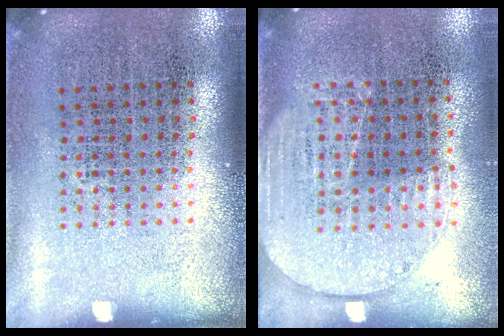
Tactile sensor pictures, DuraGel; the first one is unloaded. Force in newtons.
{"total": 1.6, "press": 1.4, "slide": 0.8}